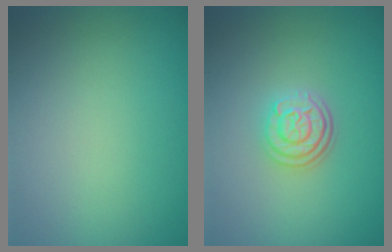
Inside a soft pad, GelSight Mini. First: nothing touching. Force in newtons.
{"total": 3.1, "press": 2.4, "slide": 1.9}